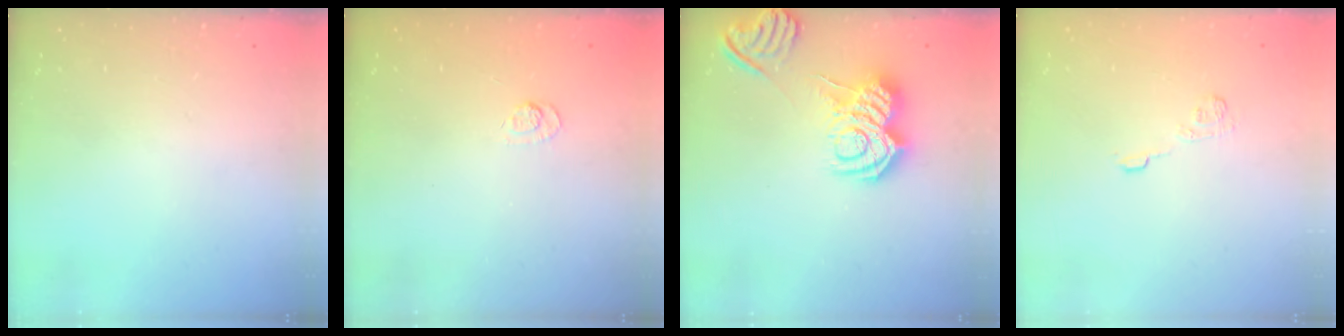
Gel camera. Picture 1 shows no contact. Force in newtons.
{"total": 3.6, "press": 3.3, "slide": 1.4}
{"total": 11.4, "press": 11.4, "slide": 0.6}
{"total": 4.1, "press": 3.8, "slide": 1.5}